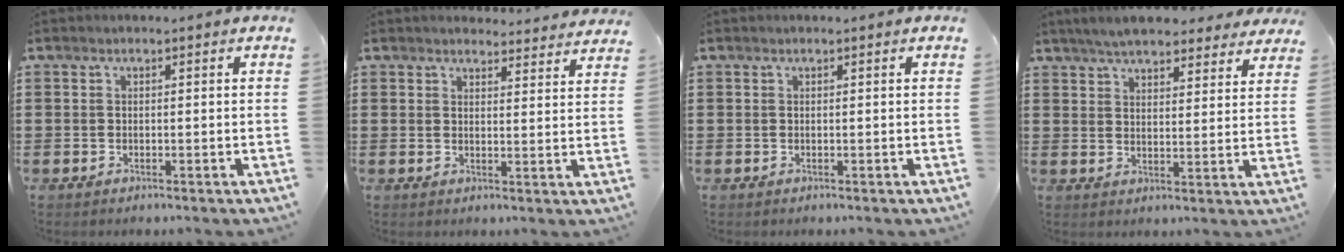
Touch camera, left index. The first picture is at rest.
{"total": 3.3, "force": [3.3, 0.3, 0.2], "torque": [-0.006, -0.019, 0.058]}
{"total": 0.0}
{"total": 5.8, "force": [5.4, 1.0, 1.7], "torque": [-0.053, -0.014, 0.099]}